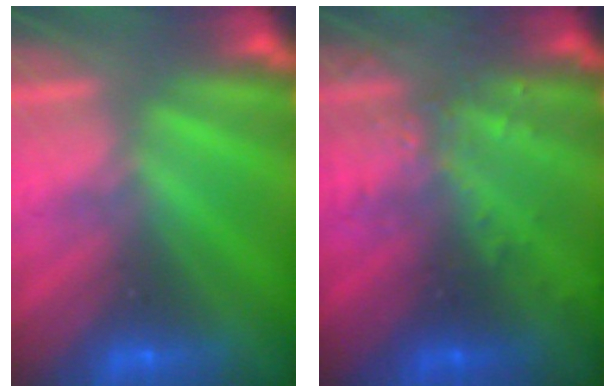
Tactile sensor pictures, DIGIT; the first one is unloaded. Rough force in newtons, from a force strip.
{"total": 3.1}